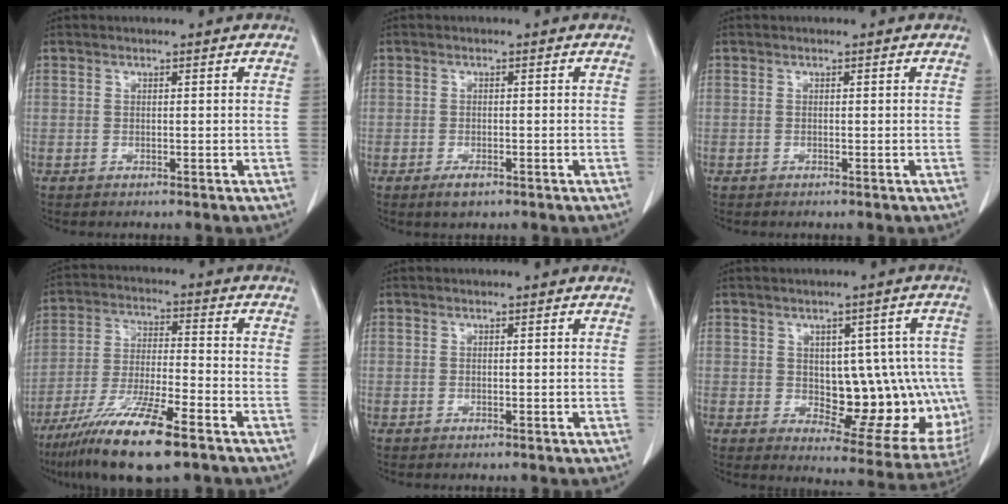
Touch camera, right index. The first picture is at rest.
{"total": 2.0, "force": [-1.3, 0.9, 1.3], "torque": [-0.025, -0.001, -0.017]}
{"total": 0.0}
{"total": 14.5, "force": [-9.4, 1.6, 10.9], "torque": [-0.218, -0.037, -0.170]}
{"total": 0.0}
{"total": 15.2, "force": [-0.5, 7.7, 13.1], "torque": [-0.134, 0.016, 0.016]}